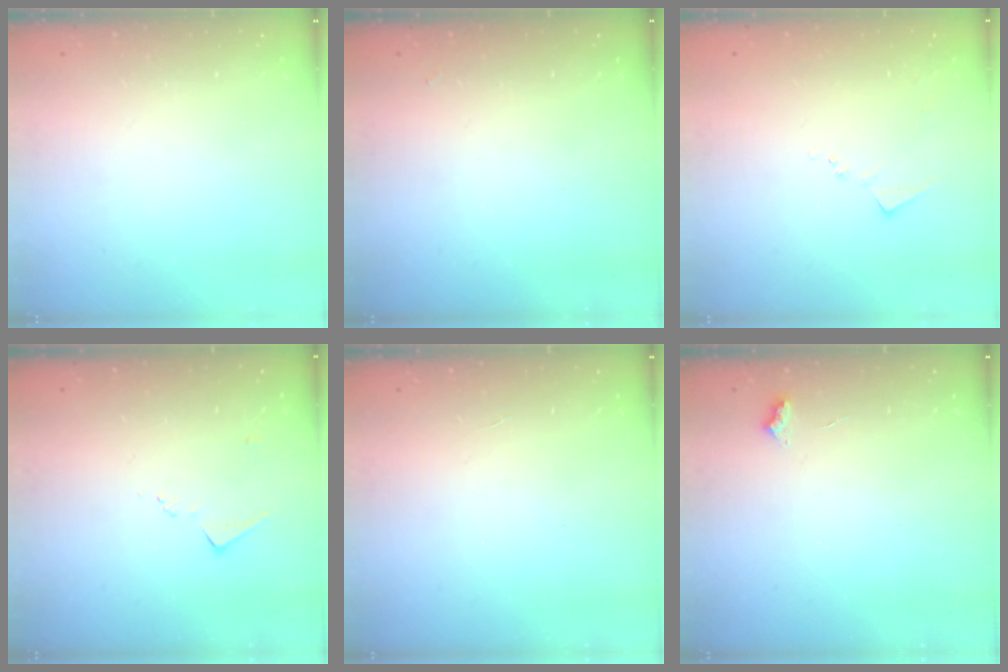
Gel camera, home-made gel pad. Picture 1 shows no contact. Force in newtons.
{"total": 1.3, "press": 1.3, "slide": 0.3}
{"total": 7.8, "press": 7.7, "slide": 1.0}
{"total": 5.1, "press": 5.0, "slide": 0.6}
{"total": 2.1, "press": 2.1, "slide": 0.4}
{"total": 3.0, "press": 2.9, "slide": 0.5}